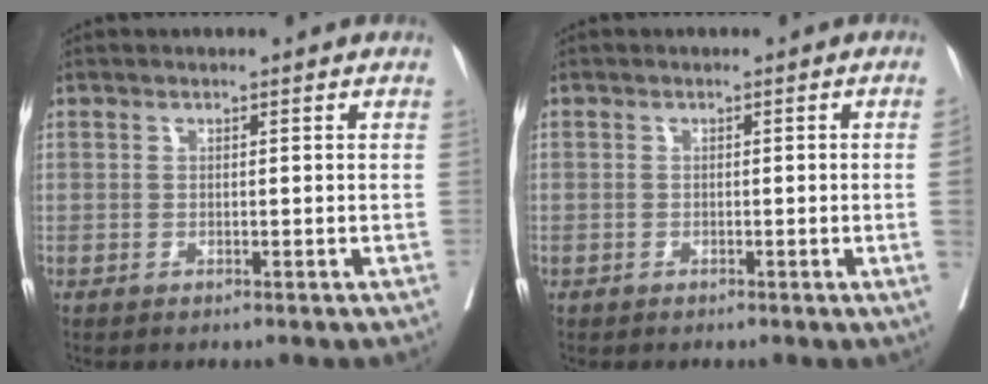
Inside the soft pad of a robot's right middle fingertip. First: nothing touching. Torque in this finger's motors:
{"motor_torque": [0.11, -0.62, -1.05, -0.21]}